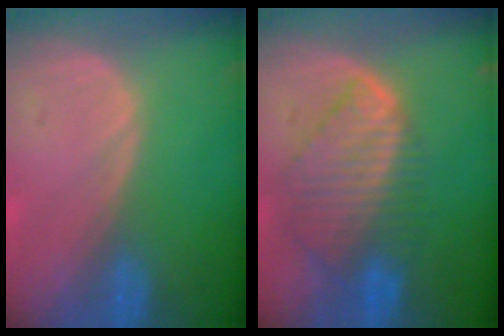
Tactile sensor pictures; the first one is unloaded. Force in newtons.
{"total": 8.9, "press": 7.7, "slide": 4.5}